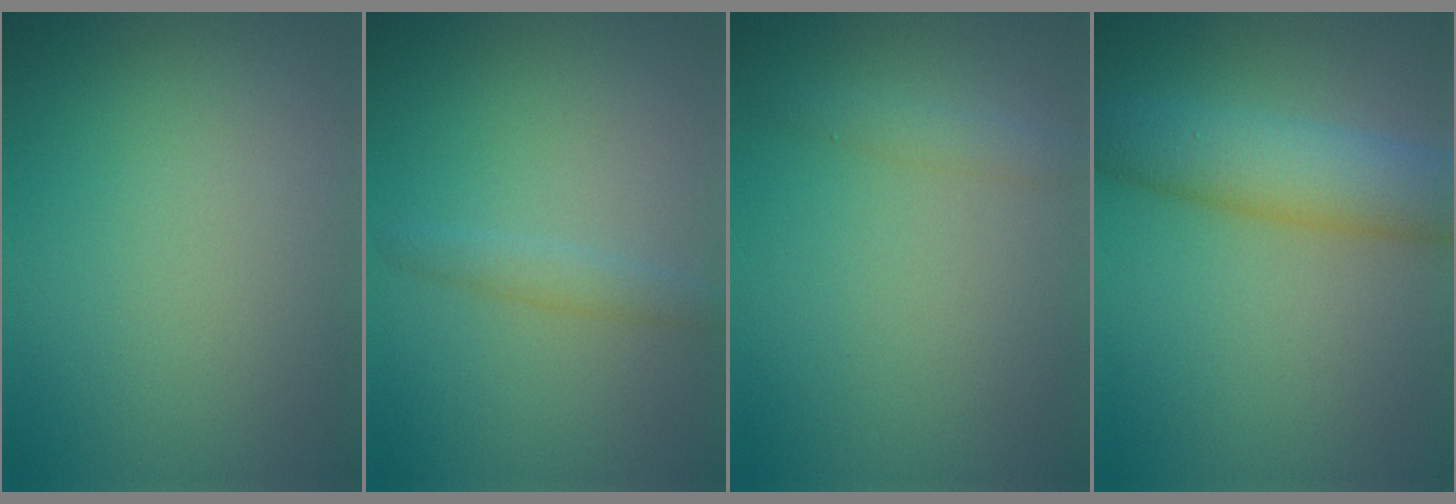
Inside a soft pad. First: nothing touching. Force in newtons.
{"total": 1.5, "press": 1.5, "slide": 0.0}
{"total": 1.4, "press": 1.4, "slide": 0.1}
{"total": 6.9, "press": 6.9, "slide": 0.1}